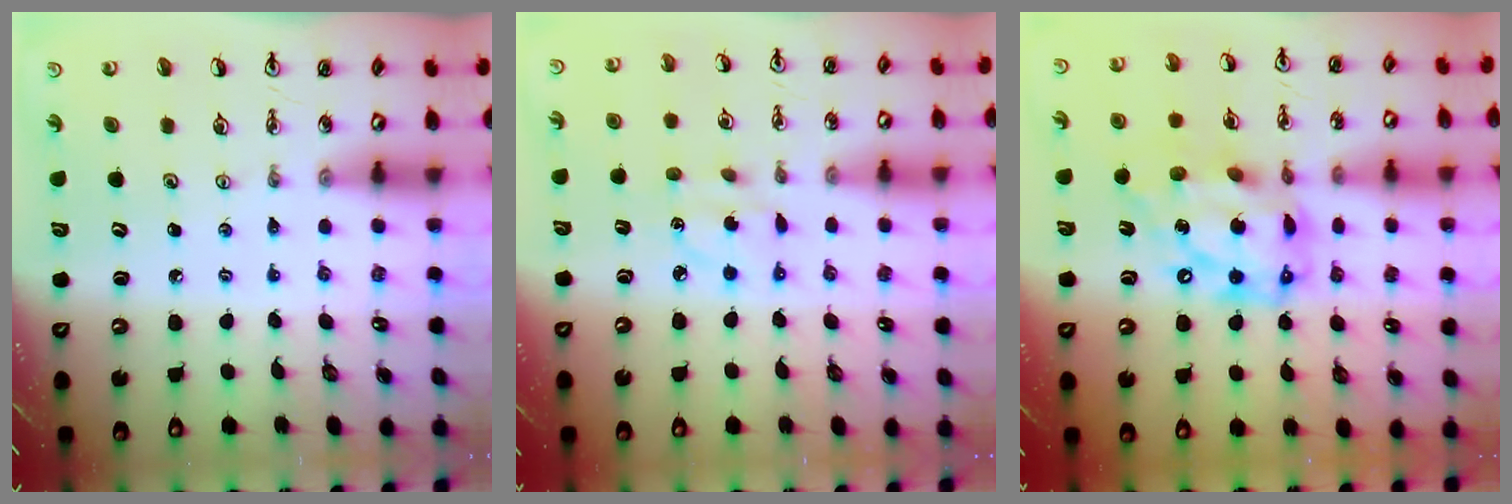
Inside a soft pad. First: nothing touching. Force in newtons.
{"total": 3.9, "press": 3.8, "slide": 0.7}
{"total": 18.8, "press": 18.7, "slide": 1.6}